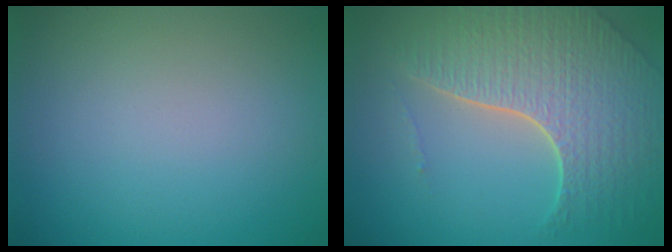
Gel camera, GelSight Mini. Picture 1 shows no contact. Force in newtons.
{"total": 7.3, "press": 5.3, "slide": 4.9}